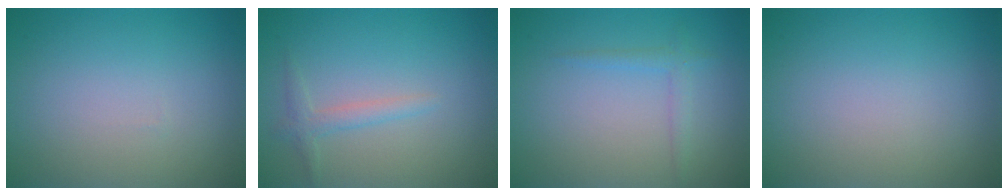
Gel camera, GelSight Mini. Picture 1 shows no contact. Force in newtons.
{"total": 1.5, "press": 1.5, "slide": 0.1}
{"total": 1.4, "press": 1.4, "slide": 0.0}
{"total": 0.0}